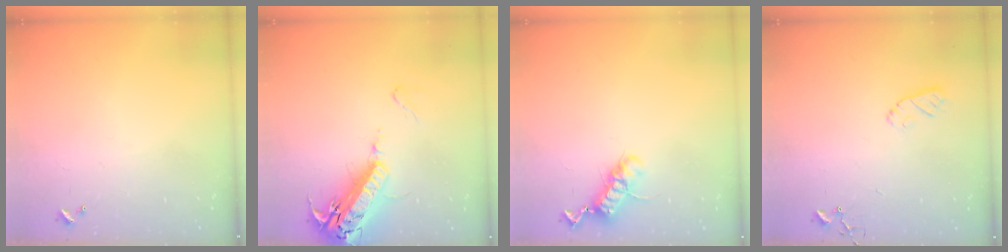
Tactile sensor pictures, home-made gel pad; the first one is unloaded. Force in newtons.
{"total": 21.2, "press": 20.7, "slide": 4.7}
{"total": 12.0, "press": 12.0, "slide": 1.3}
{"total": 5.0, "press": 5.0, "slide": 0.5}